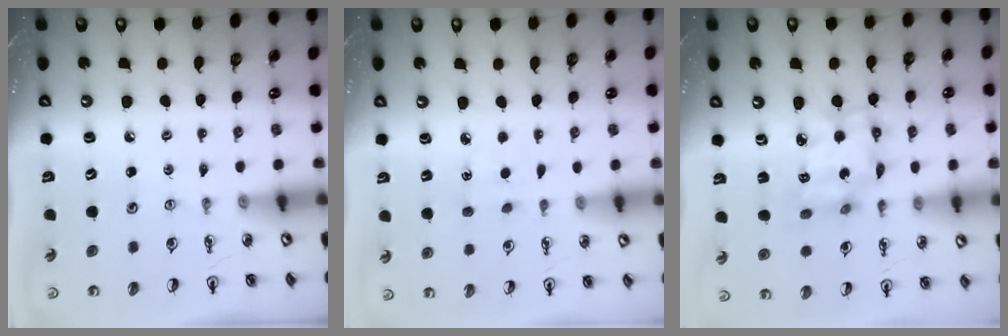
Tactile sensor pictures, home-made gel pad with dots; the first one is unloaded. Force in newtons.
{"total": 2.0, "press": 2.0, "slide": 0.3}
{"total": 12.0, "press": 12.0, "slide": 1.1}